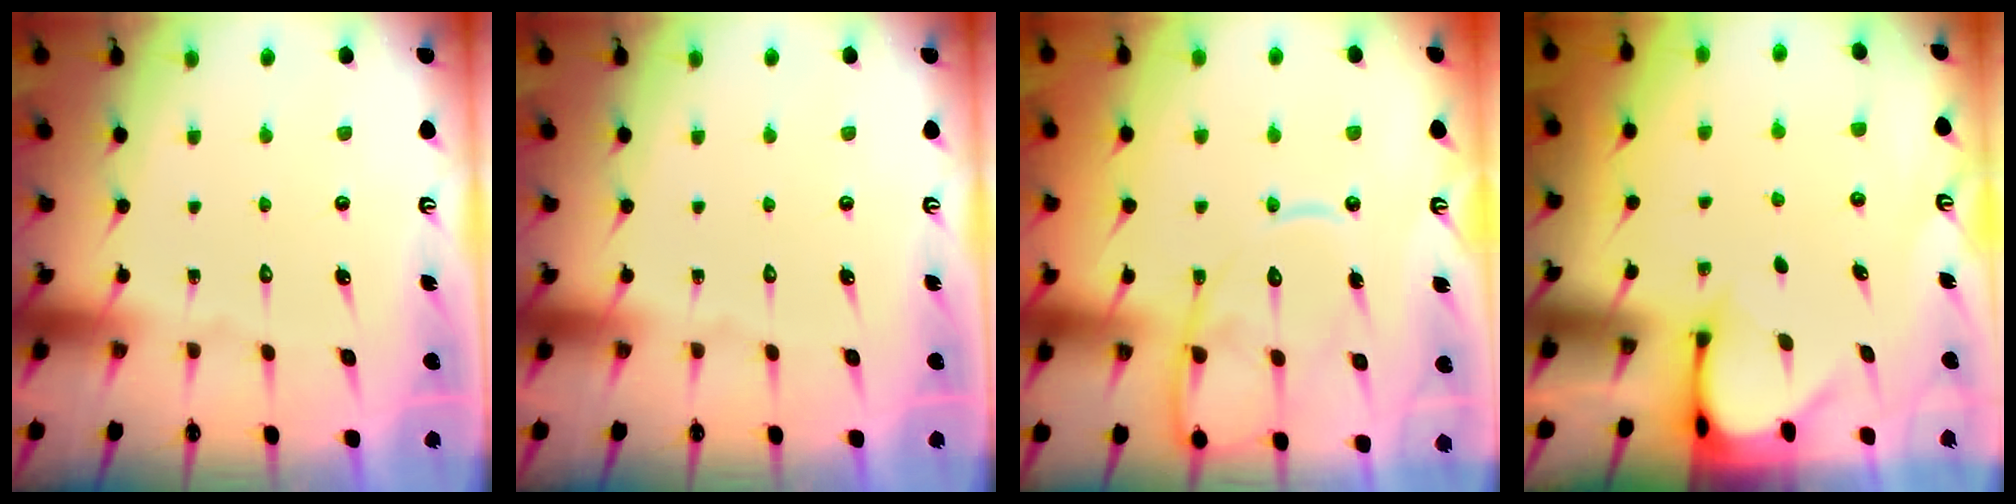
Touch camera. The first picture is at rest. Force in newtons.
{"total": 0.0}
{"total": 13.3, "press": 13.2, "slide": 1.4}
{"total": 3.2, "press": 3.2, "slide": 0.3}